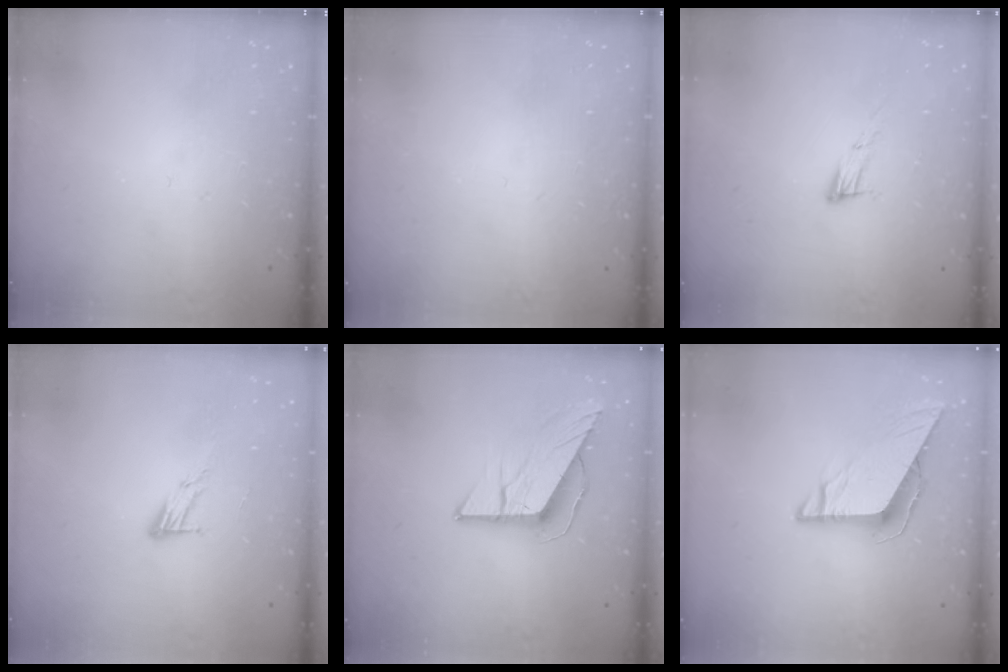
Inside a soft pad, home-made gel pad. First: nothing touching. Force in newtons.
{"total": 1.5, "press": 1.5, "slide": 0.1}
{"total": 8.1, "press": 7.9, "slide": 1.6}
{"total": 7.2, "press": 7.2, "slide": 0.6}
{"total": 9.8, "press": 9.8, "slide": 0.5}
{"total": 8.1, "press": 8.1, "slide": 0.3}